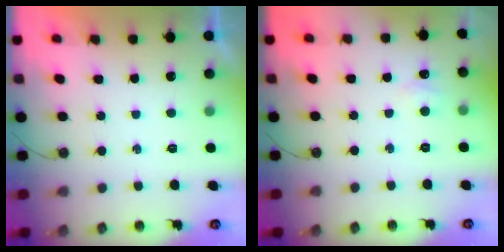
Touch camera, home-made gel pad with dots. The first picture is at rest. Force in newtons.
{"total": 5.5, "press": 5.4, "slide": 0.8}